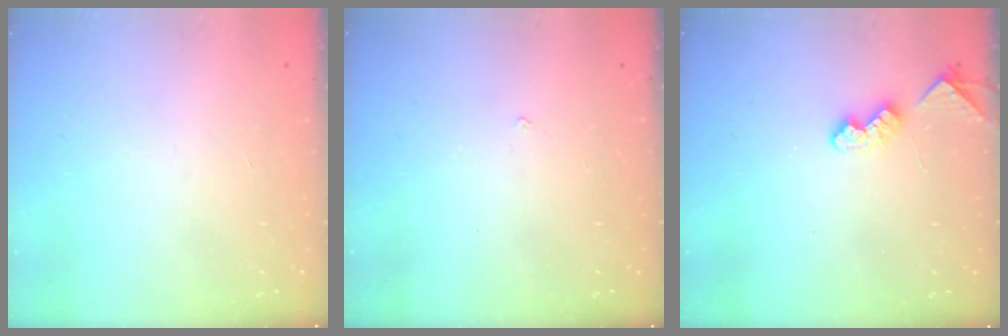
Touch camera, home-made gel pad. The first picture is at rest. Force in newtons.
{"total": 1.9, "press": 1.9, "slide": 0.4}
{"total": 3.8, "press": 3.8, "slide": 0.6}